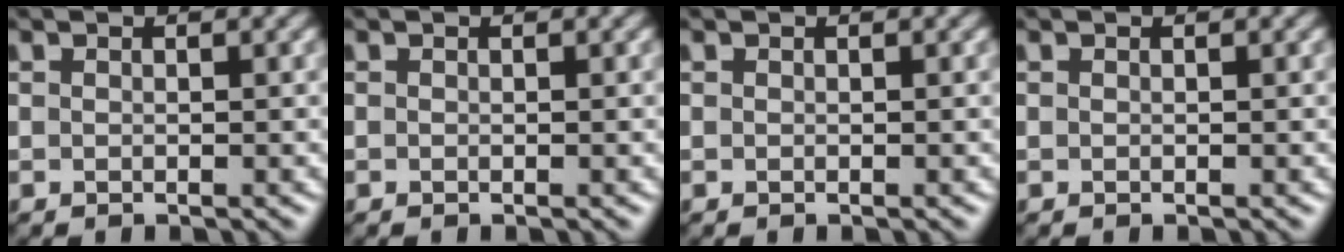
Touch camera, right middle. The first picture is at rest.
{"total": 0.0}
{"total": 0.0}
{"total": 0.0}